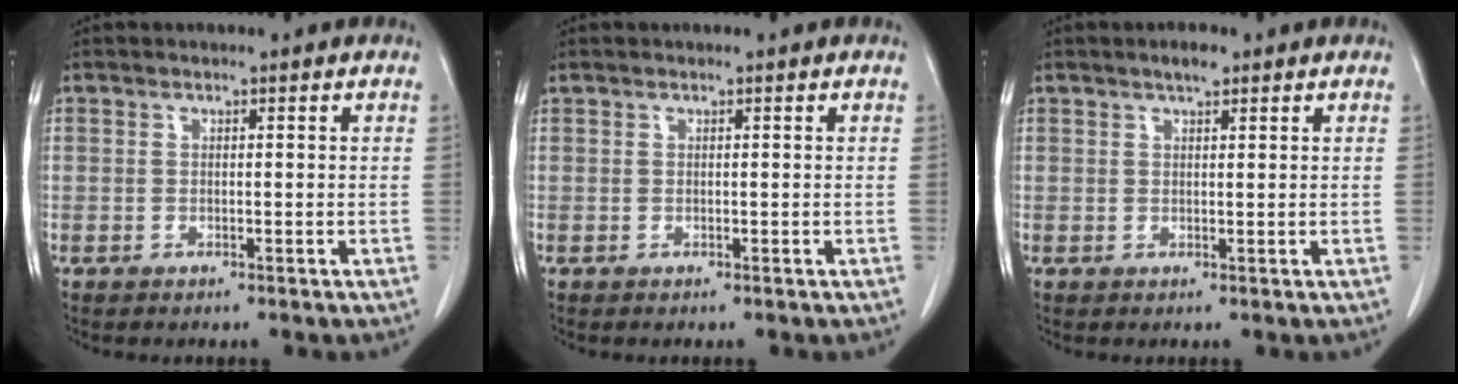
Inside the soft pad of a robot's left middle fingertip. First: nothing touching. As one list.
[{"total": 0.0}, {"total": 1.9, "force": [1.5, 0.4, 1.2], "torque": [-0.025, 0.002, 0.024]}]